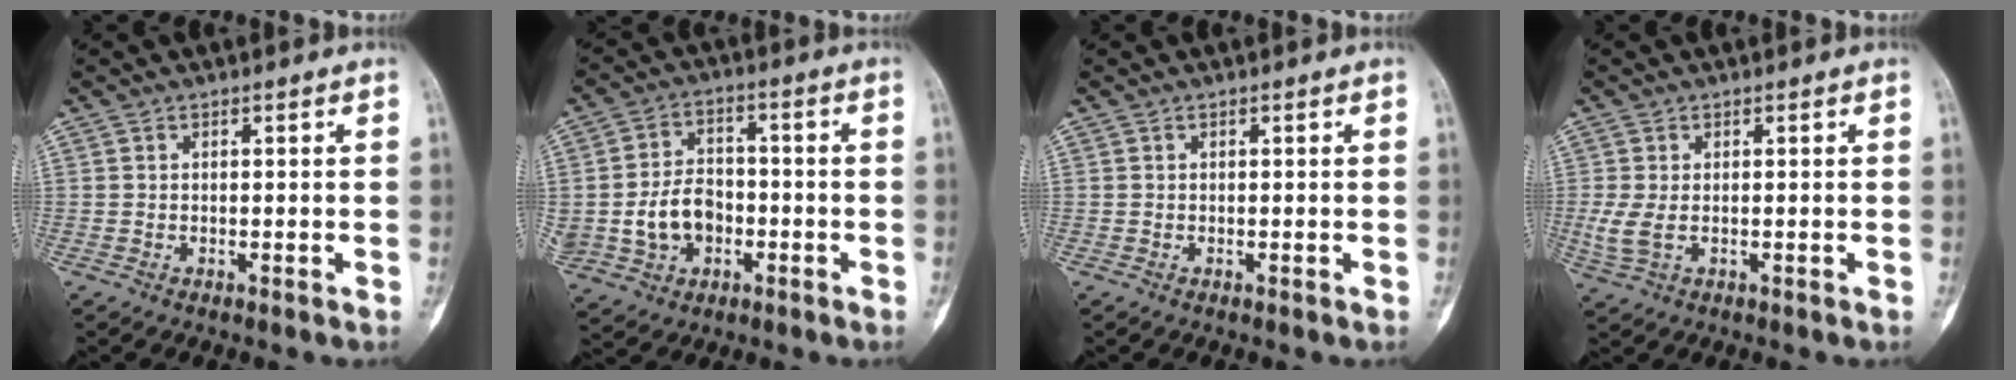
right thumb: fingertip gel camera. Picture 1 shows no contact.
{"total": 11.0, "force": [-1.9, 8.5, 6.6], "torque": [-0.101, 0.024, -0.025]}
{"total": 0.0}
{"total": 3.8, "force": [-0.3, 2.1, 3.2], "torque": [-0.096, -0.001, 0.000]}